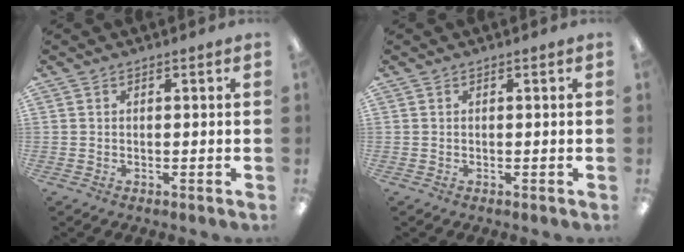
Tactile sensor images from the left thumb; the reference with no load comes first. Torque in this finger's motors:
{"motor_torque": [-0.03, -0.03, -0.04, 0.06, 0.00]}